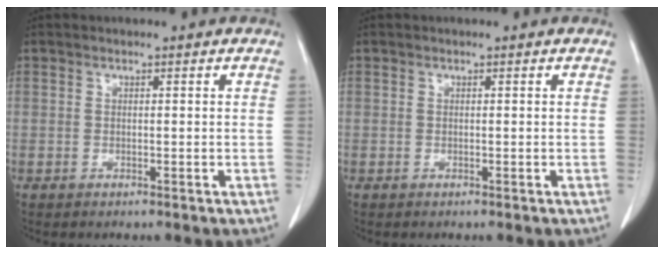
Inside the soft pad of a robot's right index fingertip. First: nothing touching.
{"total": 0.0}